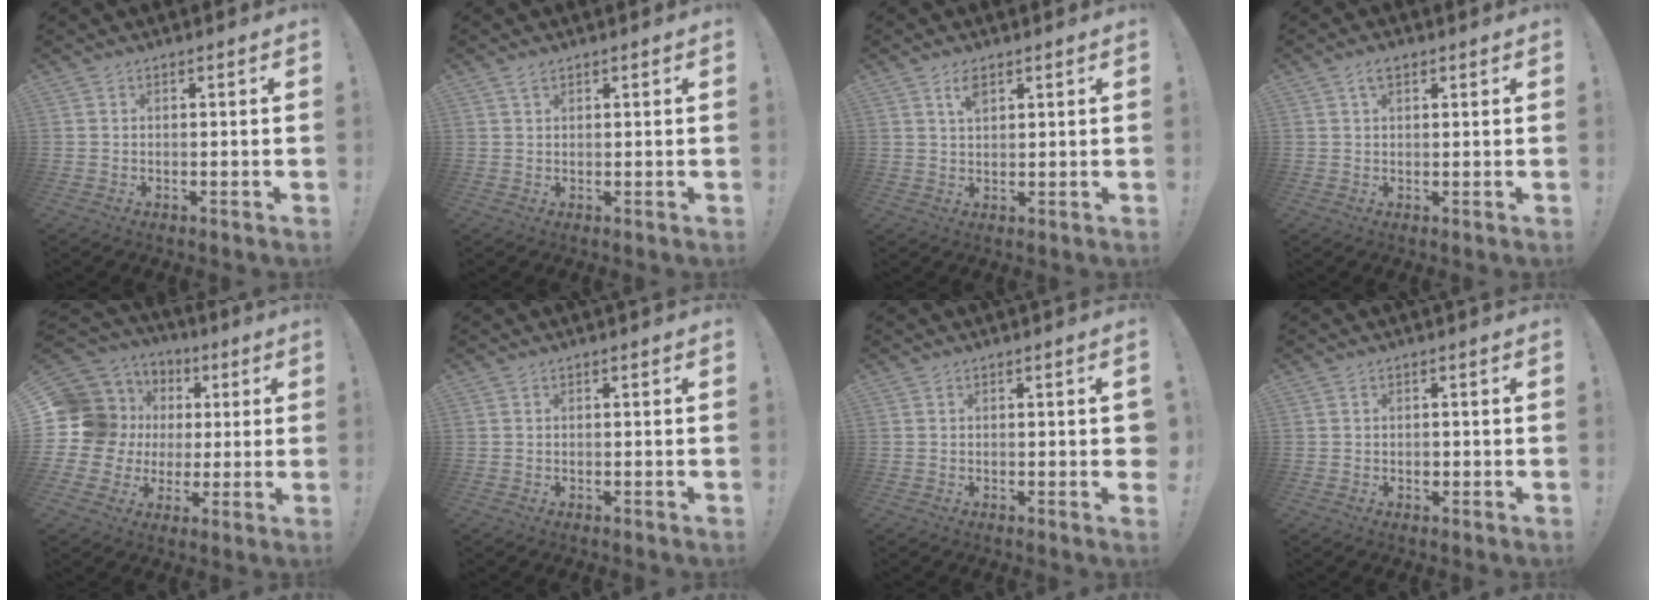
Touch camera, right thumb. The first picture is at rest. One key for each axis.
{"total": 1.5, "fx": 1.1, "fy": 0.7, "fz": 0.8, "tx": -0.011, "ty": -0.002, "tz": 0.020}
{"total": 3.6, "fx": 2.0, "fy": 1.6, "fz": 2.6, "tx": -0.043, "ty": -0.004, "tz": 0.032}
{"total": 3.3, "fx": 1.8, "fy": 1.6, "fz": 2.3, "tx": -0.039, "ty": 0.000, "tz": 0.030}
{"total": 14.8, "fx": 2.6, "fy": 13.4, "fz": 5.6, "tx": -0.092, "ty": -0.013, "tz": 0.078}
{"total": 0.0}
{"total": 2.2, "fx": 0.1, "fy": 0.4, "fz": 2.2, "tx": -0.029, "ty": 0.000, "tz": 0.000}
{"total": 1.1, "fx": -0.5, "fy": 0.9, "fz": 0.4, "tx": -0.004, "ty": 0.001, "tz": -0.010}